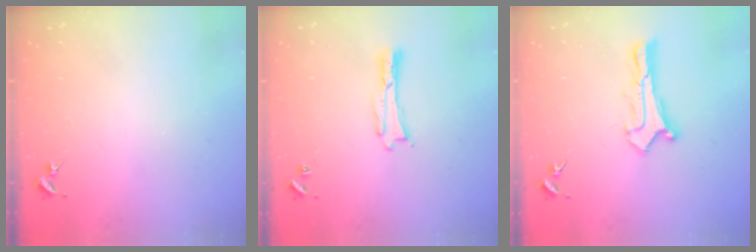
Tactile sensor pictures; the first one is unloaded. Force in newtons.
{"total": 0.0}
{"total": 0.8, "press": 0.8, "slide": 0.0}